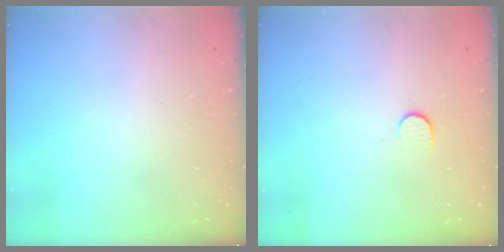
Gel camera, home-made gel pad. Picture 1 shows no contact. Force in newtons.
{"total": 5.3, "press": 5.2, "slide": 0.5}